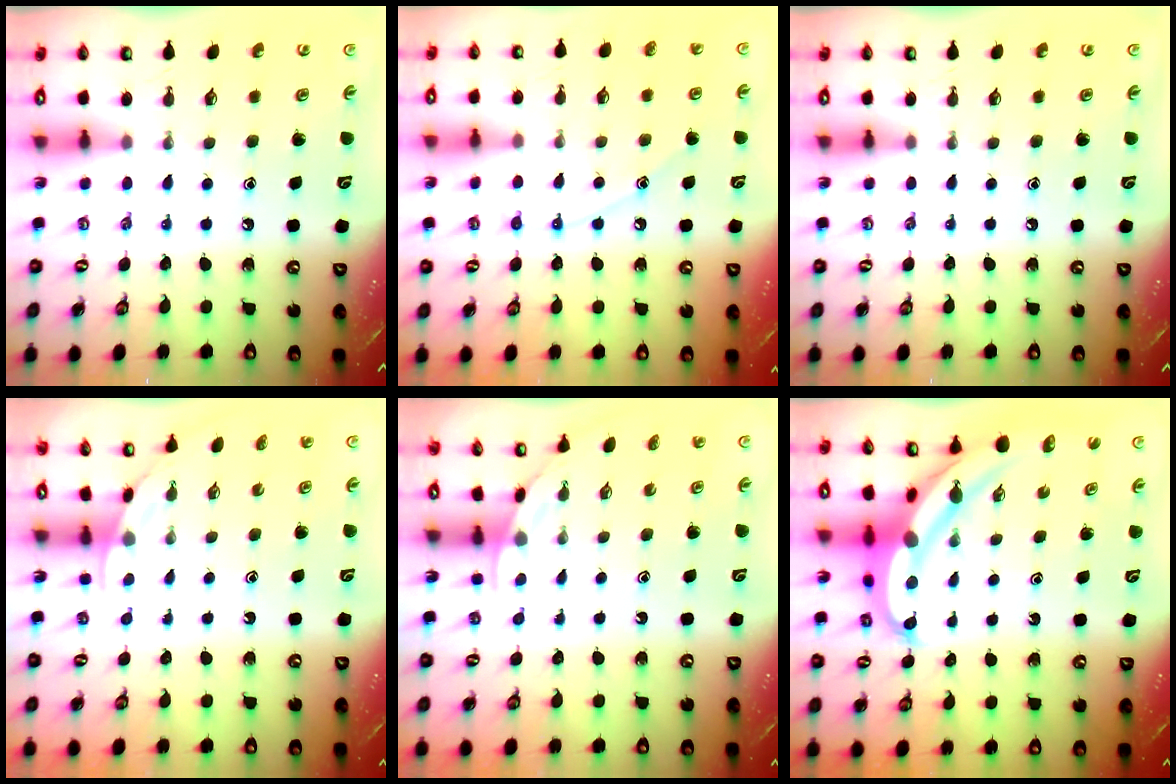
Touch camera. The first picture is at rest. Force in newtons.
{"total": 9.0, "press": 9.0, "slide": 0.6}
{"total": 0.0}
{"total": 1.9, "press": 1.9, "slide": 0.1}
{"total": 1.9, "press": 1.9, "slide": 0.1}
{"total": 7.3, "press": 7.3, "slide": 0.9}